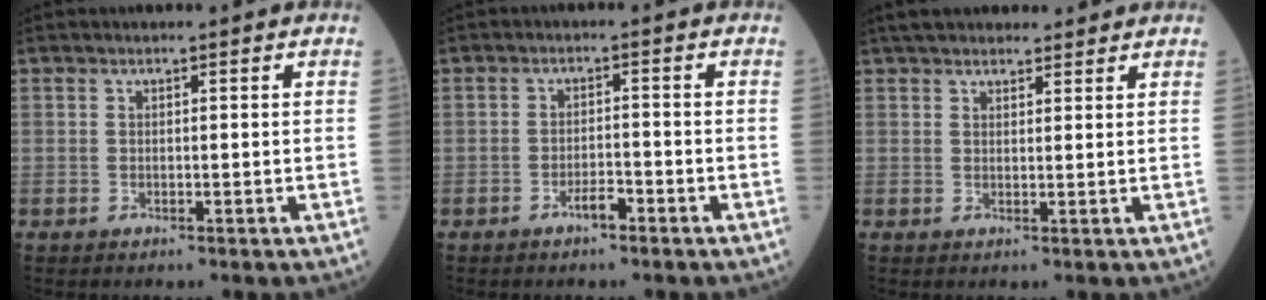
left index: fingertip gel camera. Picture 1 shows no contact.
{"total": 2.4, "force": [-1.8, 0.5, 1.5], "torque": [-0.028, 0.002, -0.032]}
{"total": 9.0, "force": [7.9, 2.8, 3.3], "torque": [-0.040, 0.033, 0.119]}